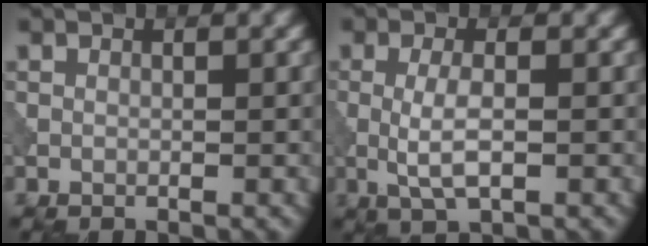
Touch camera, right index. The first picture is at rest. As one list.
[{"total": 3.0, "force": [-0.3, 0.8, 2.9], "torque": [-0.065, -0.004, -0.007]}]